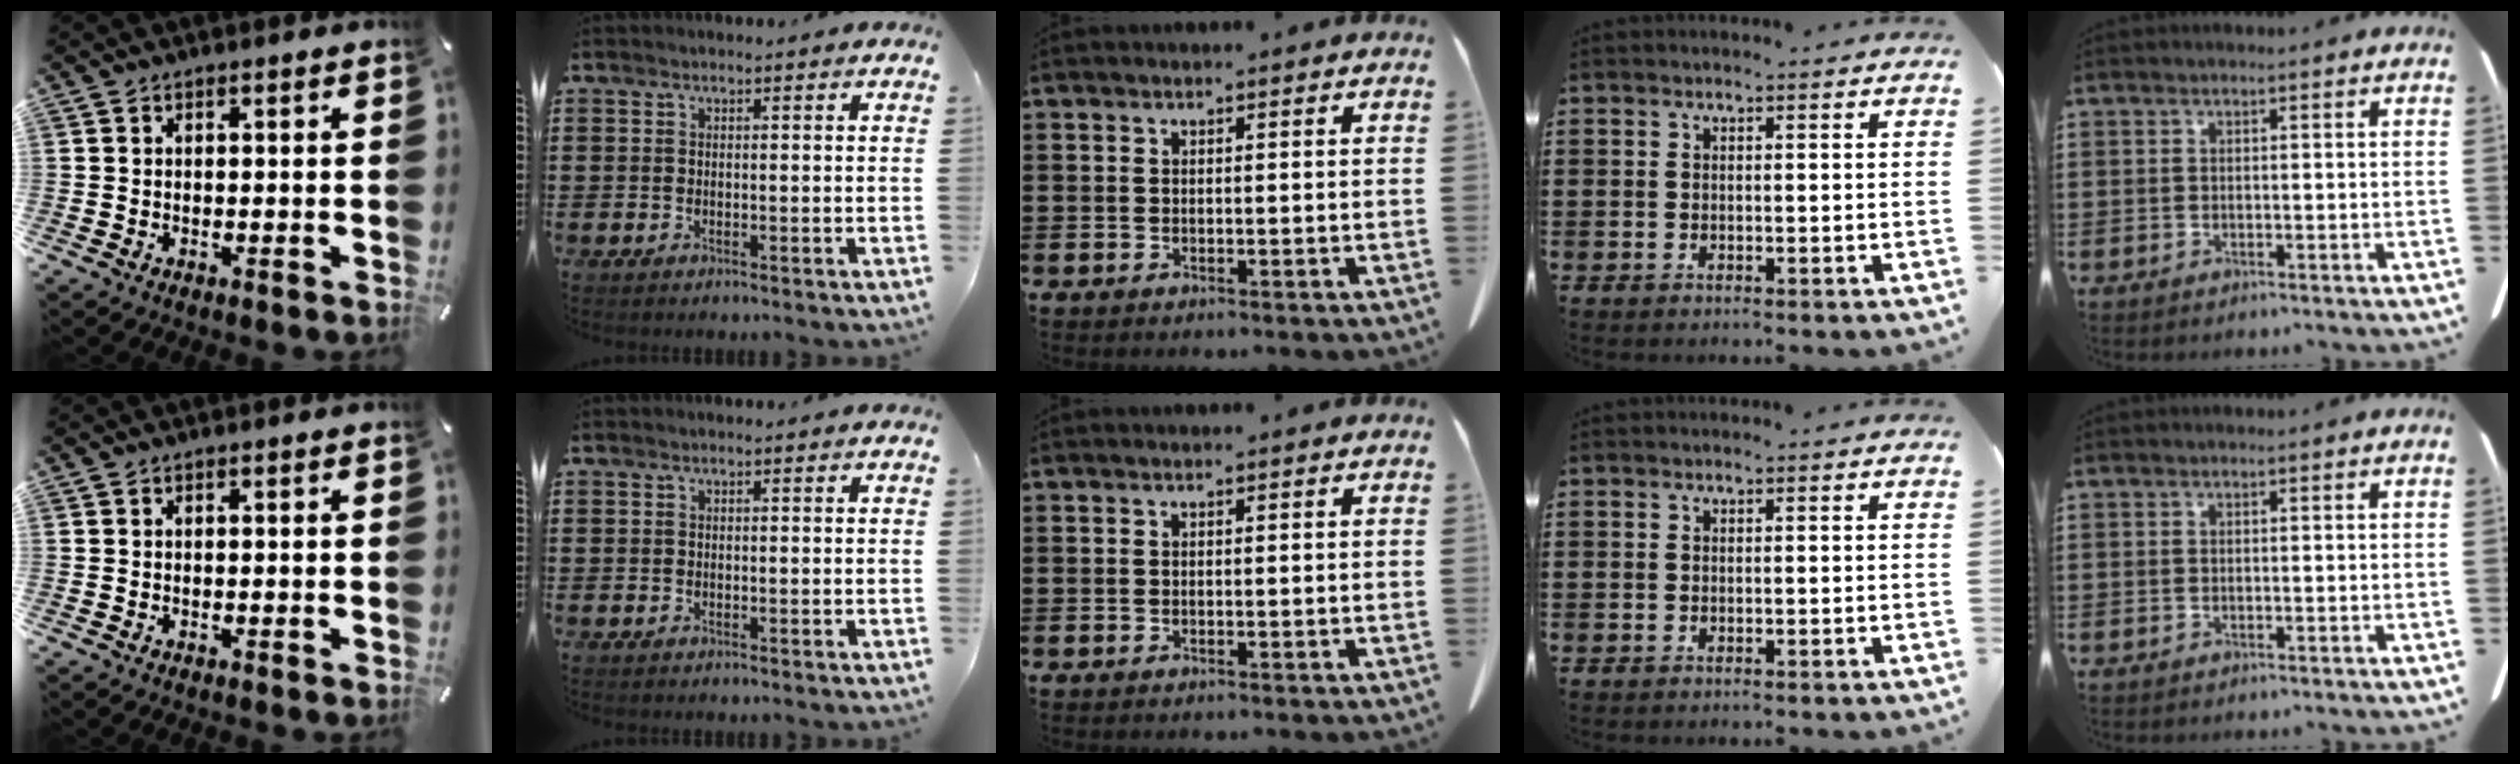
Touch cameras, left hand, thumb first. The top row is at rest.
{}